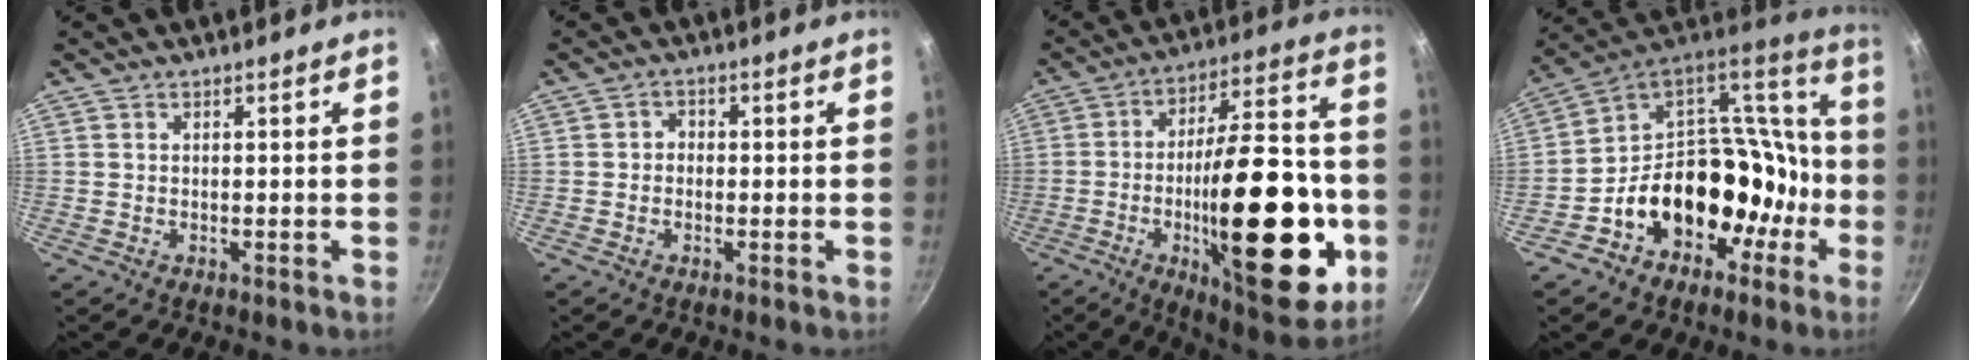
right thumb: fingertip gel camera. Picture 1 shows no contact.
{"total": 1.8, "force": [-0.5, 1.6, 0.7], "torque": [-0.001, 0.008, -0.012]}
{"total": 30.6, "force": [-7.3, 11.1, 27.6], "torque": [-0.375, 0.025, -0.100]}
{"total": 23.2, "force": [-7.2, 17.7, 13.2], "torque": [-0.169, 0.093, -0.102]}